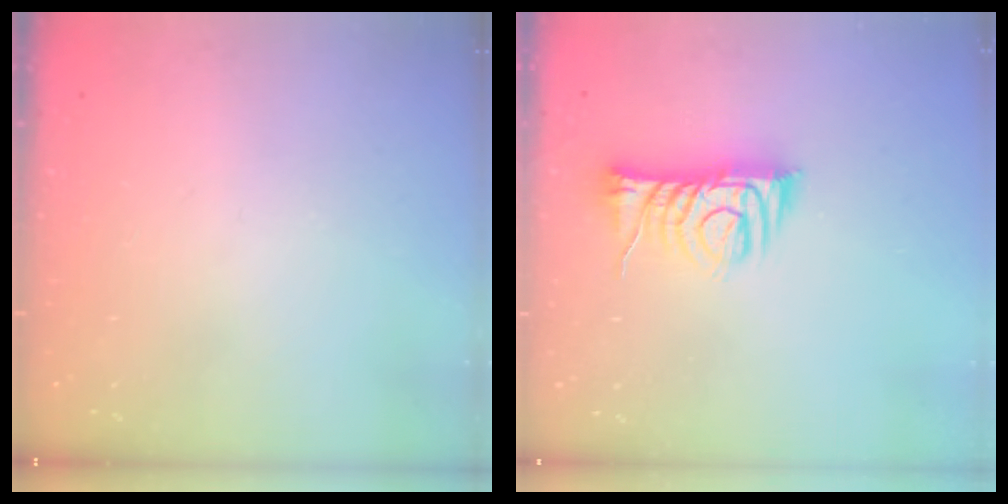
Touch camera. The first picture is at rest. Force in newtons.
{"total": 9.6, "press": 9.6, "slide": 0.5}